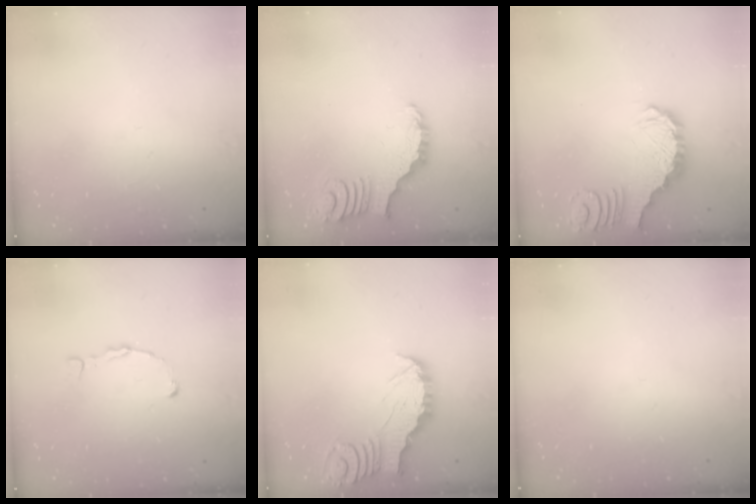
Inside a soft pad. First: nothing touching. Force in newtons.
{"total": 3.4, "press": 3.4, "slide": 0.6}
{"total": 2.7, "press": 2.7, "slide": 0.5}
{"total": 1.5, "press": 1.5, "slide": 0.1}
{"total": 2.9, "press": 2.9, "slide": 0.3}
{"total": 0.0}